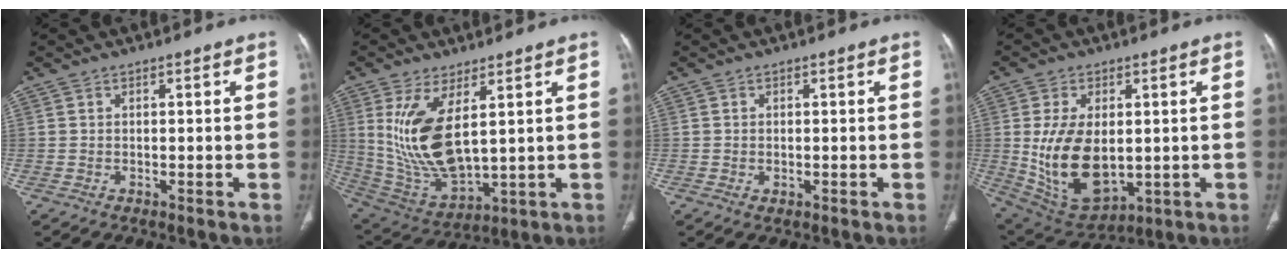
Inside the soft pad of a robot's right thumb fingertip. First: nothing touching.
{"total": 15.3, "force": [4.1, 6.7, 13.2], "torque": [-0.260, -0.029, 0.106]}
{"total": 0.9, "force": [-0.2, 0.6, 0.6], "torque": [-0.014, -0.001, 0.000]}
{"total": 15.9, "force": [-0.1, 9.5, 12.8], "torque": [-0.221, -0.010, 0.028]}